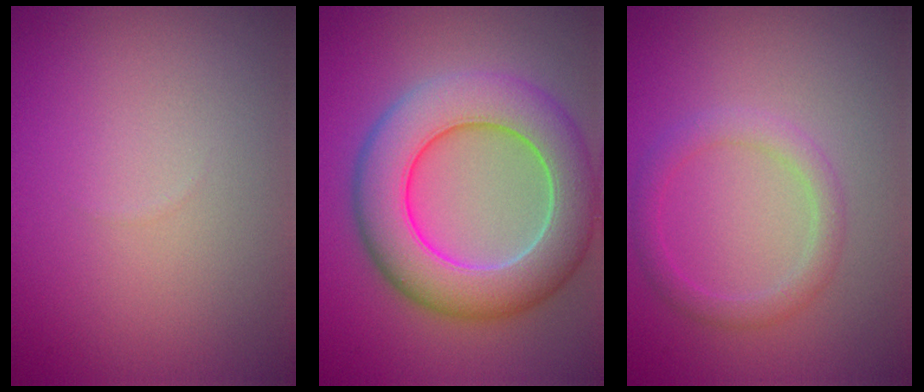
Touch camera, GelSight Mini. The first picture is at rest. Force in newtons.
{"total": 9.3, "press": 9.2, "slide": 0.7}
{"total": 2.3, "press": 2.3, "slide": 0.1}